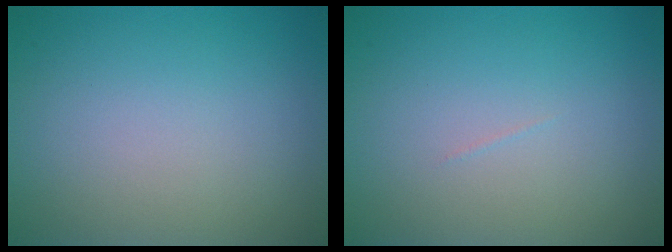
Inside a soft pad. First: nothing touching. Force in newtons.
{"total": 0.0}